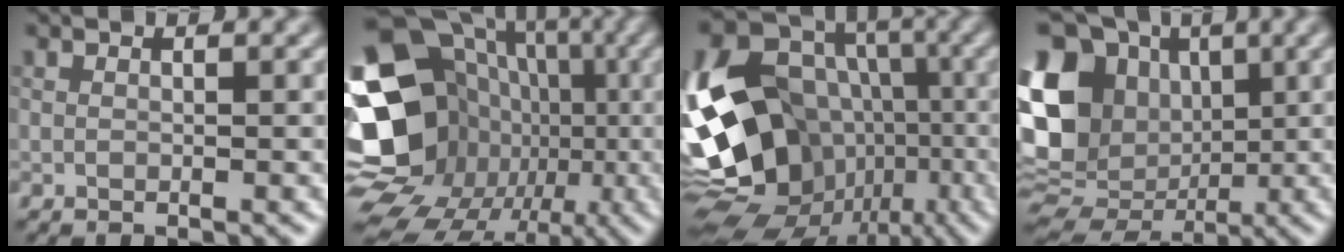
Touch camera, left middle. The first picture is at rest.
{"total": 20.9, "force": [-4.7, 18.3, 9.0], "torque": [-0.160, 0.005, -0.111]}
{"total": 18.7, "force": [-5.5, 15.0, 9.7], "torque": [-0.194, -0.004, -0.077]}
{"total": 13.0, "force": [-0.1, 10.7, 7.5], "torque": [-0.164, 0.008, 0.013]}